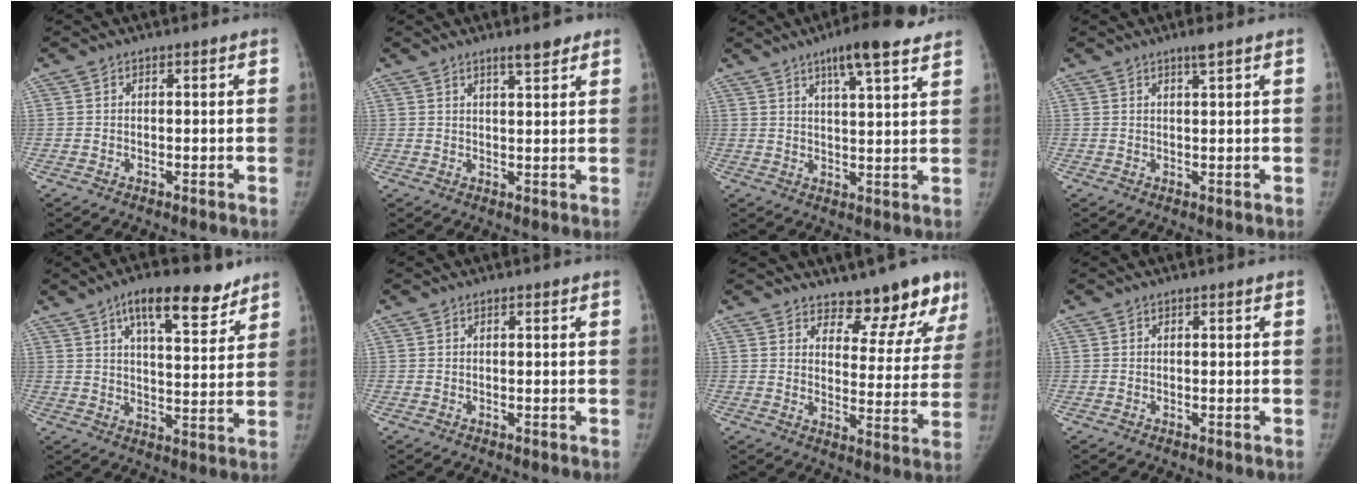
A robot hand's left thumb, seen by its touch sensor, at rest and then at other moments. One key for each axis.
{"total": 3.8, "fx": 2.8, "fy": 0.8, "fz": 2.5, "tx": -0.028, "ty": -0.017, "tz": 0.042}
{"total": 10.1, "fx": 6.8, "fy": 2.0, "fz": 7.2, "tx": -0.097, "ty": -0.025, "tz": 0.100}
{"total": 1.7, "fx": 1.2, "fy": 0.0, "fz": 1.3, "tx": -0.023, "ty": -0.006, "tz": 0.021}
{"total": 12.8, "fx": 8.2, "fy": 4.8, "fz": 8.6, "tx": -0.101, "ty": -0.034, "tz": 0.125}
{"total": 0.0}
{"total": 12.0, "fx": 9.6, "fy": 4.6, "fz": 5.4, "tx": -0.020, "ty": -0.078, "tz": 0.120}
{"total": 0.0}